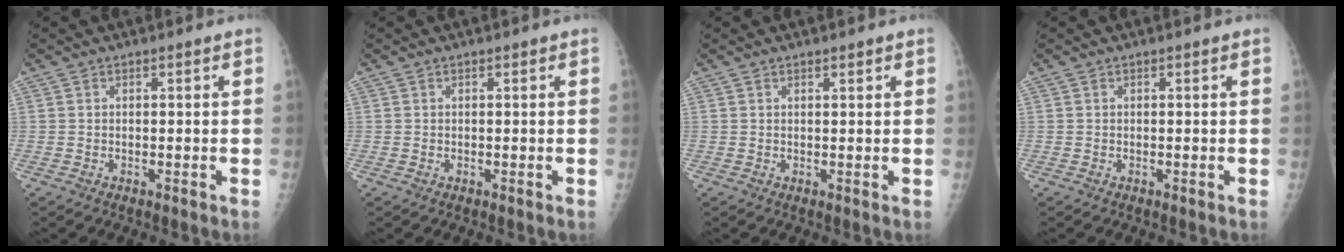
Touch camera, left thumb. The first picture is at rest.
{"total": 0.0}
{"total": 0.7, "force": [0.6, 0.2, 0.4], "torque": [-0.006, -0.003, 0.010]}
{"total": 0.0}